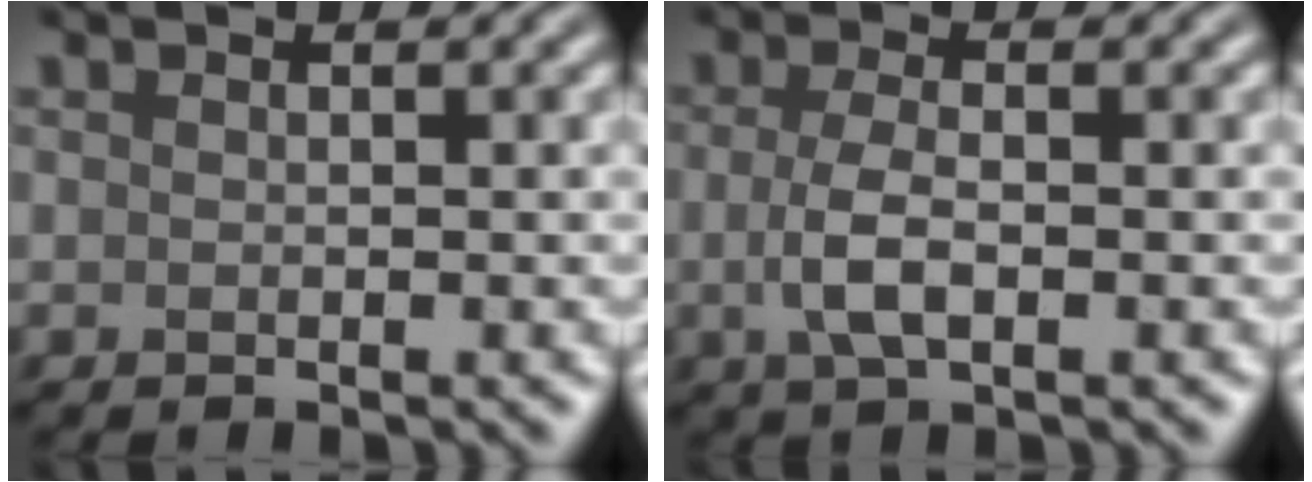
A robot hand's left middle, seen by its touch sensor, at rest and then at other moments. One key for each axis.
{"total": 3.2, "fx": -0.4, "fy": 1.3, "fz": 2.9, "tx": -0.065, "ty": -0.003, "tz": -0.011}